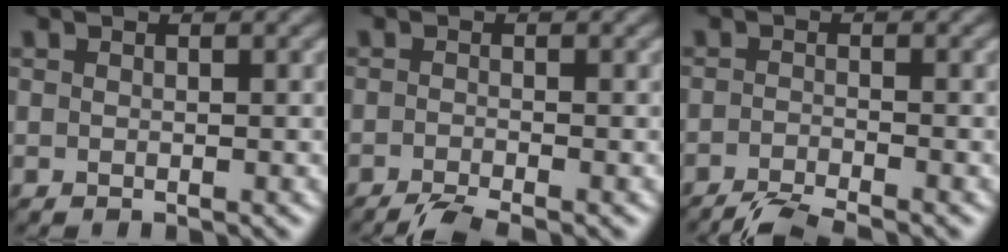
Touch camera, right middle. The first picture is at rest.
{"total": 3.4, "force": [-2.8, 0.4, 1.9], "torque": [-0.029, -0.003, -0.056]}
{"total": 4.4, "force": [-3.9, 0.4, 2.1], "torque": [-0.040, -0.006, -0.078]}